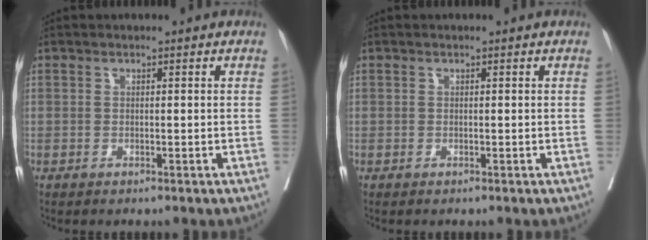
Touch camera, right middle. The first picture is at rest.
{"total": 0.0}